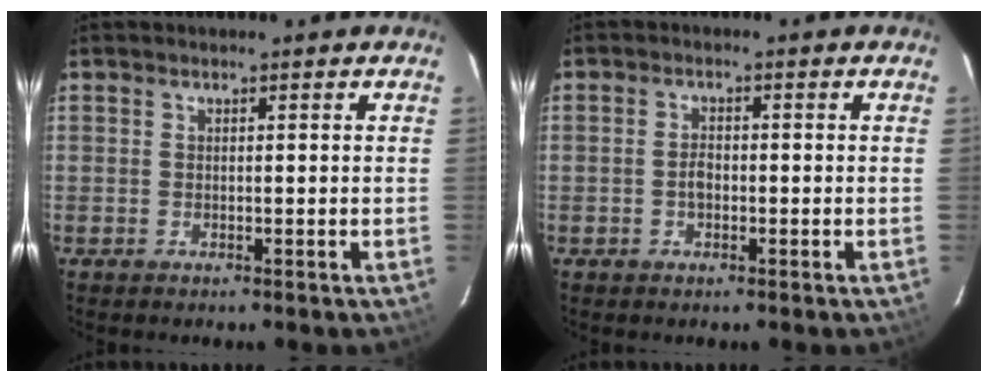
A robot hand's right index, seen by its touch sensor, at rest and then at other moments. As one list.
[{"total": 2.0, "force": [-0.5, 1.2, 1.4], "torque": [-0.028, 0.004, -0.010]}]